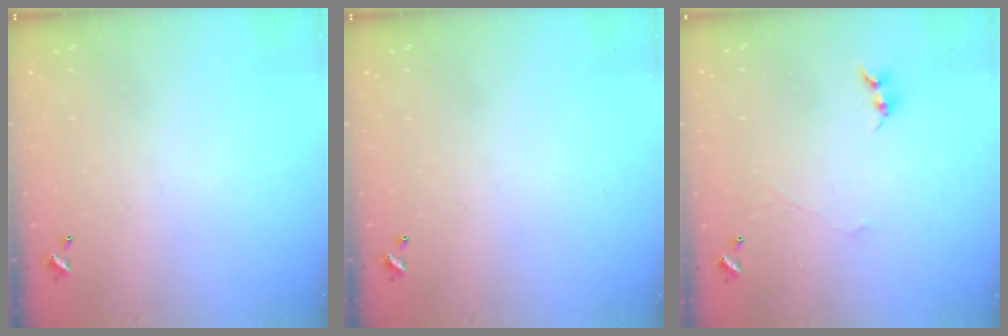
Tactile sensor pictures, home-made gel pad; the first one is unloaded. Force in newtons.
{"total": 0.0}
{"total": 1.5, "press": 1.4, "slide": 0.5}